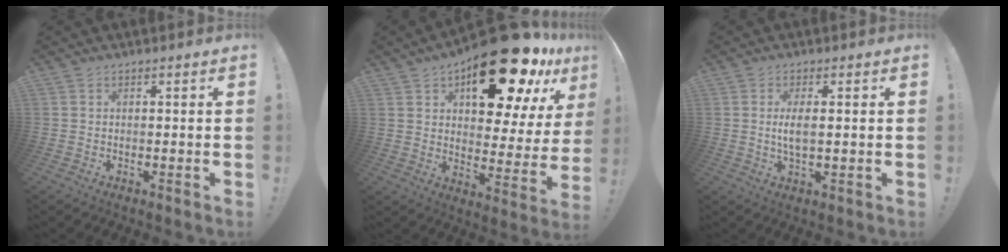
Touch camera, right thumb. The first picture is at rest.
{"total": 25.2, "force": [15.1, 10.5, 17.2], "torque": [-0.225, -0.102, 0.248]}
{"total": 4.6, "force": [0.0, 1.3, 4.4], "torque": [-0.077, -0.006, -0.003]}